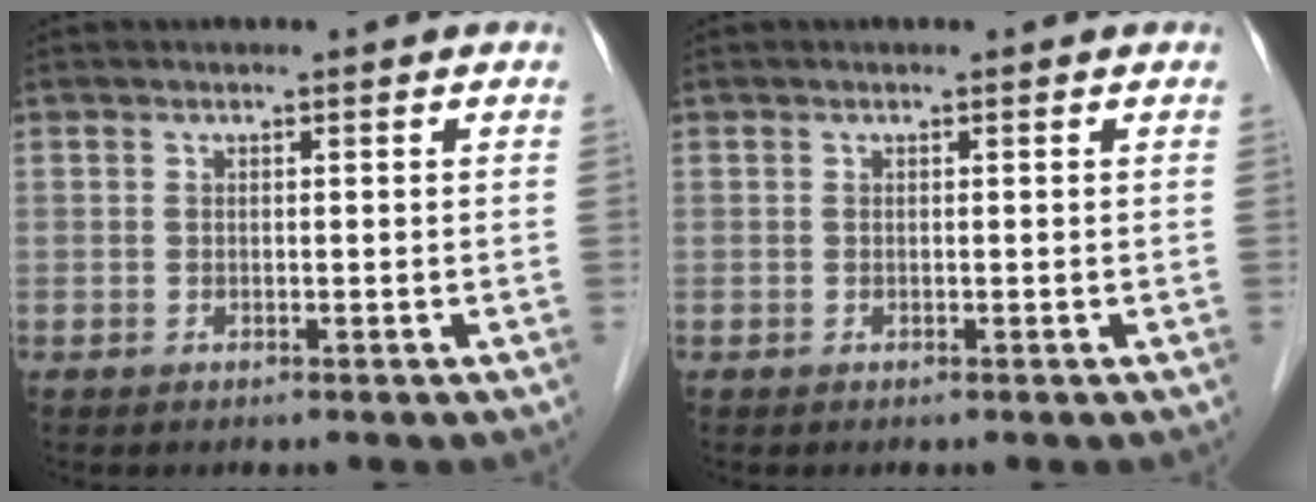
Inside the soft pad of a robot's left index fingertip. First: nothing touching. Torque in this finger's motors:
{"motor_torque": [0.00, 0.00, 0.00, 0.00]}